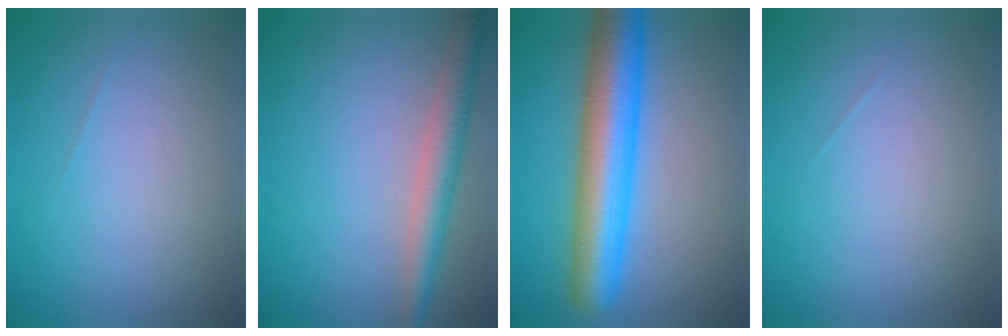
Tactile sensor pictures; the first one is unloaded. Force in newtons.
{"total": 3.7, "press": 3.7, "slide": 0.2}
{"total": 8.9, "press": 8.9, "slide": 0.2}
{"total": 0.0}